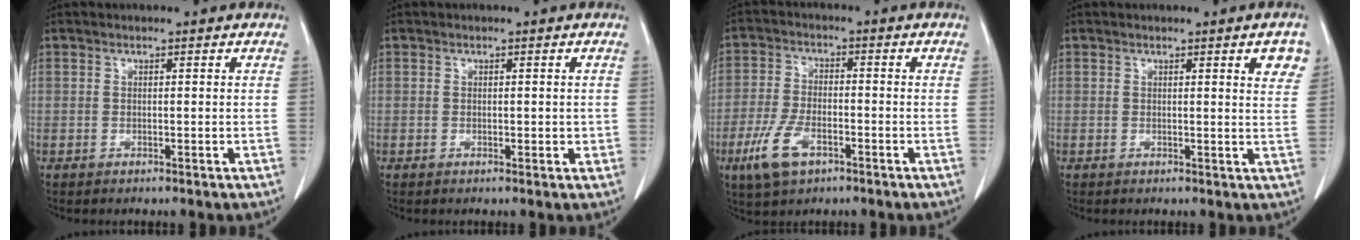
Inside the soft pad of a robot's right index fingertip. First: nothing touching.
{"total": 1.3, "force": [0.1, 0.9, 1.0], "torque": [-0.005, 0.002, 0.004]}
{"total": 7.7, "force": [-3.9, 3.5, 5.6], "torque": [-0.129, -0.005, -0.072]}
{"total": 3.6, "force": [1.7, 0.4, 3.2], "torque": [-0.030, -0.004, 0.017]}